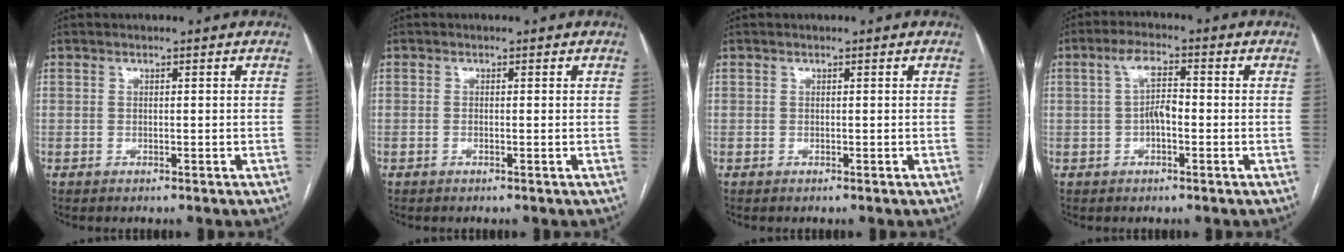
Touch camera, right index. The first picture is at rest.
{"total": 0.5, "force": [-0.1, 0.0, 0.5], "torque": [-0.009, -0.001, -0.001]}
{"total": 0.0}
{"total": 4.5, "force": [-0.1, 1.7, 4.2], "torque": [-0.083, 0.013, -0.003]}